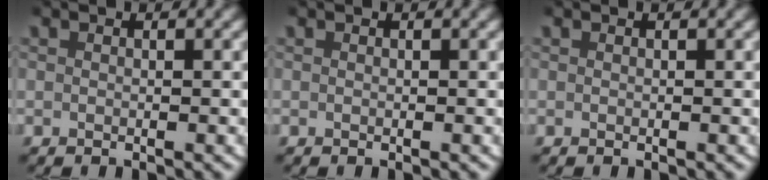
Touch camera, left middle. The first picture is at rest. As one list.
[{"total": 0.0}, {"total": 0.0}]